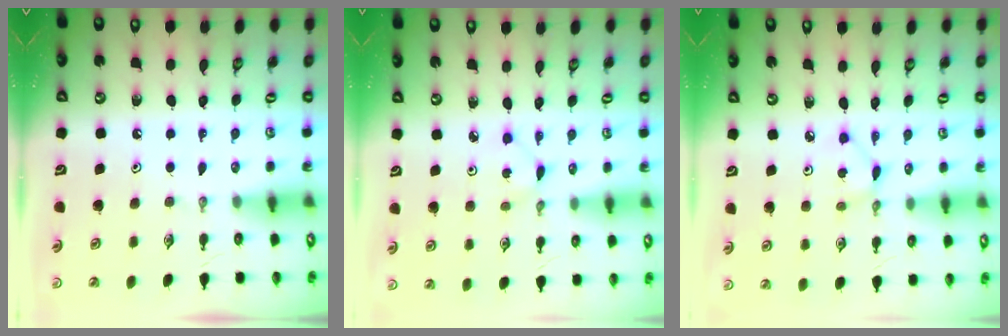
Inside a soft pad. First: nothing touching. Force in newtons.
{"total": 1.1, "press": 1.1, "slide": 0.1}
{"total": 2.4, "press": 2.4, "slide": 0.1}